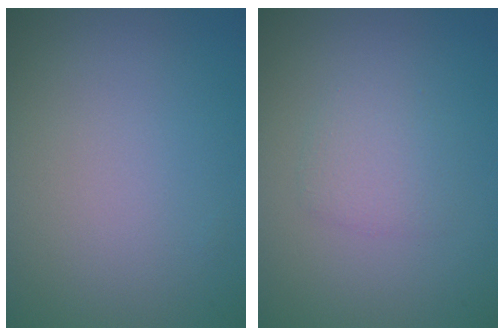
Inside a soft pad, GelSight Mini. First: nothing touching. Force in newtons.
{"total": 1.7, "press": 1.7, "slide": 0.0}